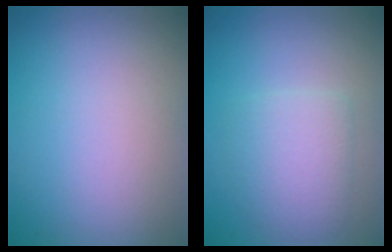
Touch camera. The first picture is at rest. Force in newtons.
{"total": 3.0, "press": 3.0, "slide": 0.3}